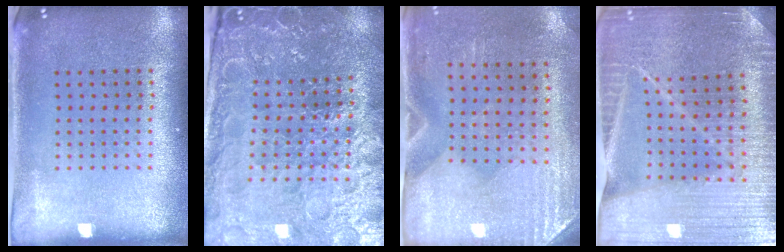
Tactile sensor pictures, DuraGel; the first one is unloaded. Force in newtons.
{"total": 4.2, "press": 4.1, "slide": 0.9}
{"total": 2.9, "press": 2.5, "slide": 1.5}
{"total": 3.6, "press": 3.5, "slide": 0.7}